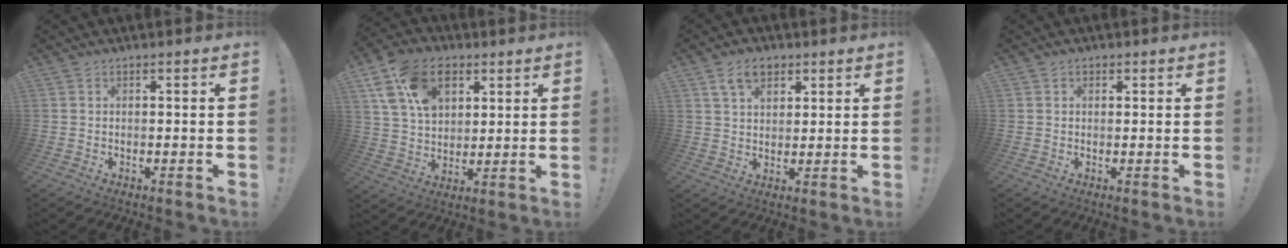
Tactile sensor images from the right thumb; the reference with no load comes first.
{"total": 17.3, "force": [7.6, 11.8, 10.2], "torque": [-0.176, -0.020, 0.145]}
{"total": 7.6, "force": [4.2, 4.9, 4.1], "torque": [-0.073, -0.002, 0.080]}
{"total": 1.0, "force": [0.5, 0.8, 0.3], "torque": [-0.001, 0.000, 0.009]}